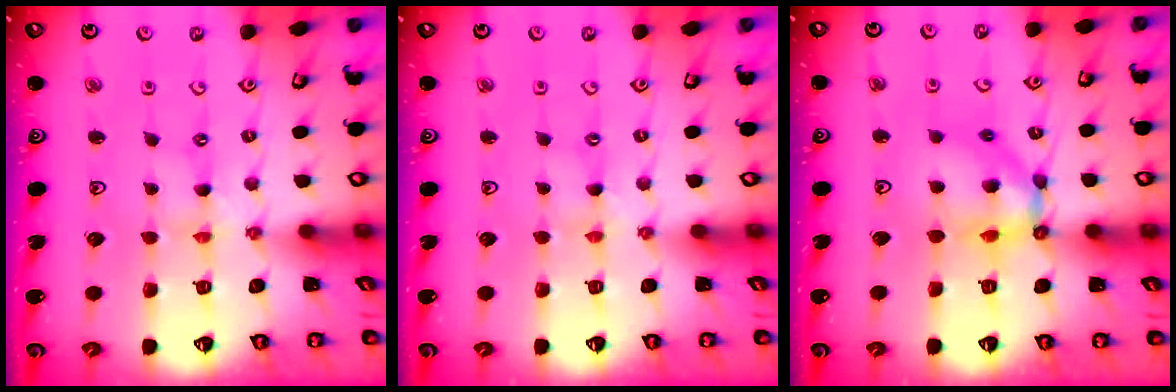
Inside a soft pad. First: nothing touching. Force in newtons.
{"total": 2.4, "press": 2.3, "slide": 0.4}
{"total": 12.8, "press": 12.8, "slide": 1.2}